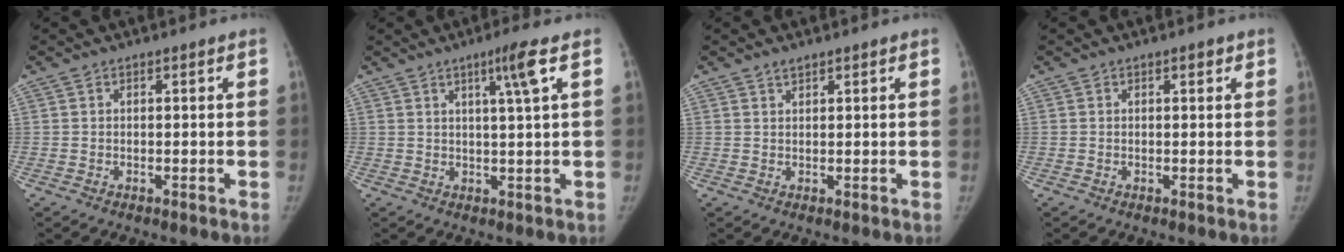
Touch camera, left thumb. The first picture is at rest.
{"total": 5.1, "force": [2.2, -0.8, 4.6], "torque": [-0.079, -0.009, 0.038]}
{"total": 1.2, "force": [1.0, 0.4, 0.5], "torque": [-0.002, -0.007, 0.018]}
{"total": 1.0, "force": [0.5, 0.4, 0.7], "torque": [-0.005, 0.000, 0.006]}